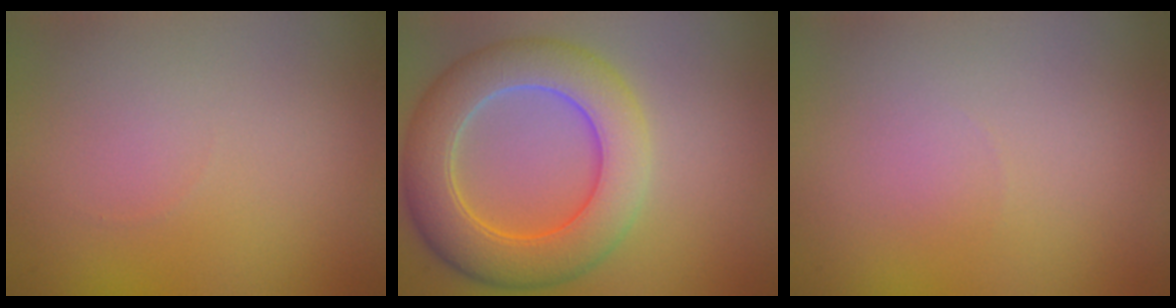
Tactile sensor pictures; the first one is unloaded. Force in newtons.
{"total": 8.4, "press": 8.4, "slide": 0.3}
{"total": 0.0}